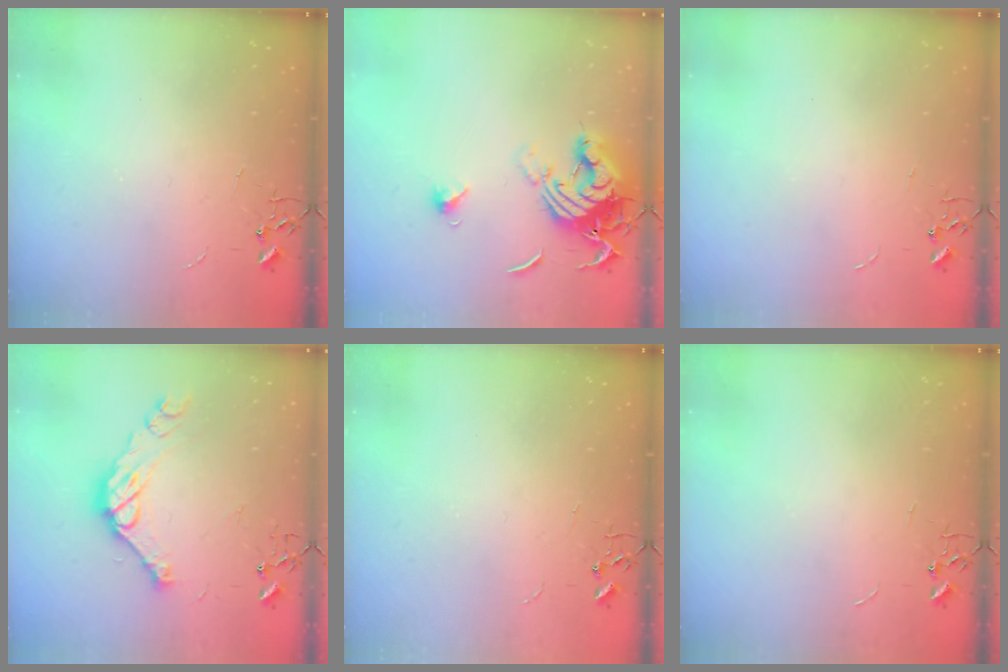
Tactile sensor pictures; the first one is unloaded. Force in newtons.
{"total": 14.2, "press": 14.1, "slide": 1.4}
{"total": 0.0}
{"total": 12.8, "press": 12.8, "slide": 0.8}
{"total": 0.0}
{"total": 0.0}